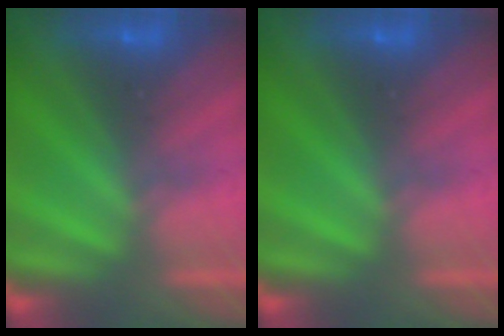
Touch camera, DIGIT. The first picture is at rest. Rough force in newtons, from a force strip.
{"total": 0.0}